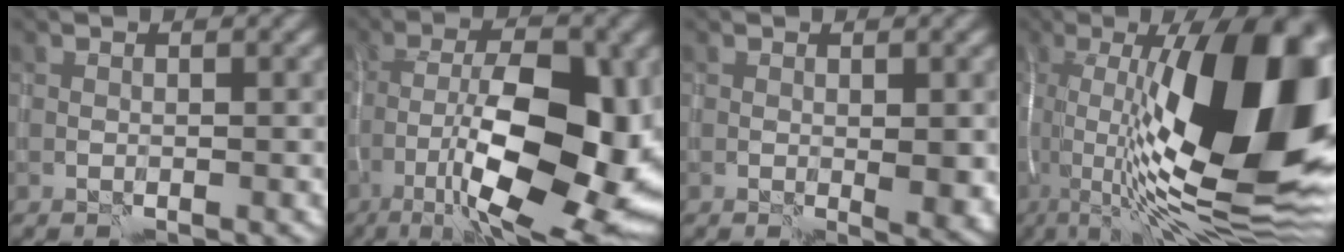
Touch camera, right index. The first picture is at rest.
{"total": 15.7, "force": [-3.8, 6.3, 13.9], "torque": [-0.218, 0.004, -0.064]}
{"total": 2.3, "force": [-0.2, 0.8, 2.2], "torque": [-0.027, -0.007, 0.000]}
{"total": 19.1, "force": [1.2, 6.3, 18.0], "torque": [-0.260, 0.028, 0.012]}